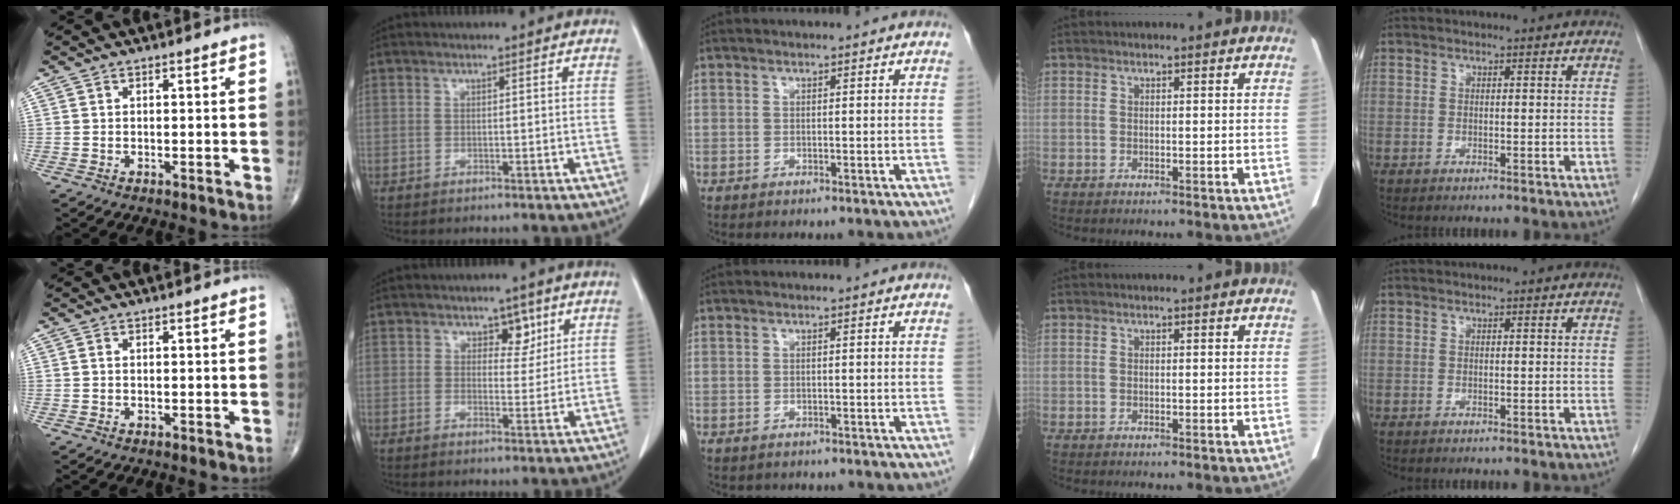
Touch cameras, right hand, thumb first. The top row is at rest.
{"index": {"total": 3.5, "force": [1.9, 2.2, 2.0], "torque": [-0.018, 0.001, 0.028]}, "middle": {"total": 1.0, "force": [-0.8, 0.5, 0.0], "torque": [-0.012, -0.002, -0.011]}}